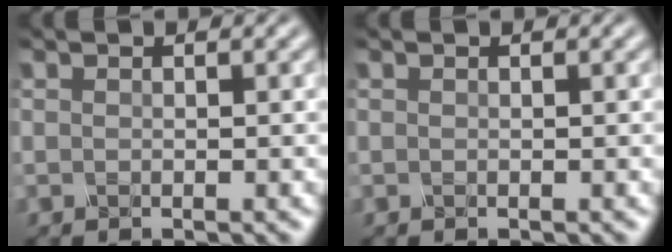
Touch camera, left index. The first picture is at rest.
{"total": 0.0}